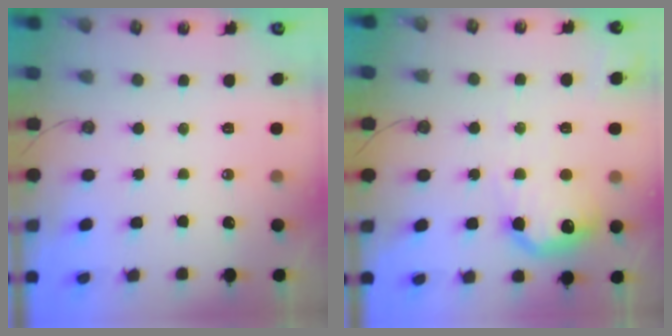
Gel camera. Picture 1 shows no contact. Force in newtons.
{"total": 16.0, "press": 15.9, "slide": 1.0}